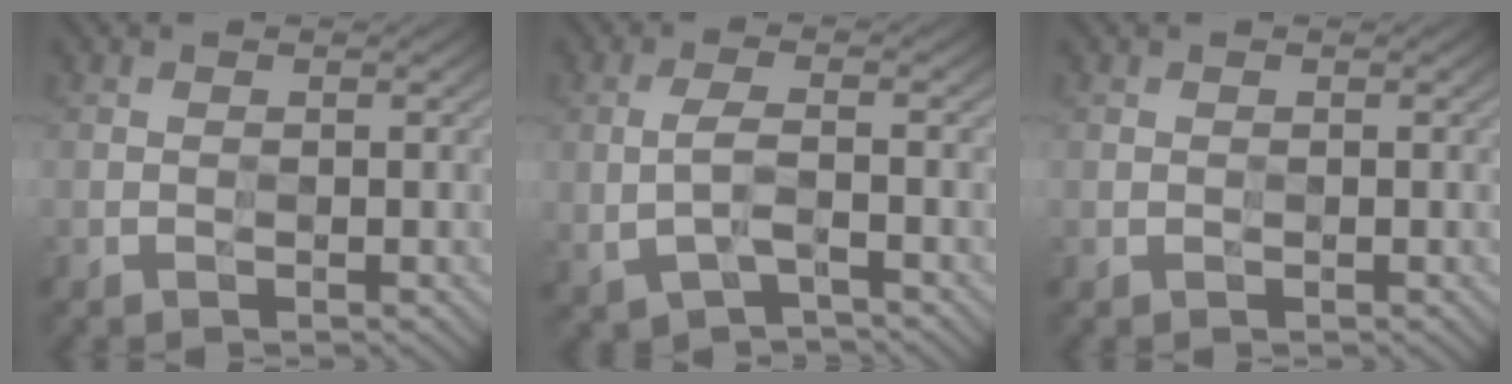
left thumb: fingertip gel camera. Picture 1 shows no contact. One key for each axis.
{"total": 4.3, "fx": -1.2, "fy": 1.5, "fz": 3.9, "tx": -0.091, "ty": 0.000, "tz": -0.026}
{"total": 0.0}